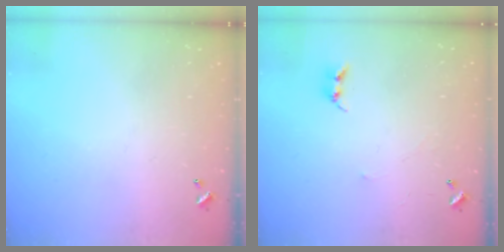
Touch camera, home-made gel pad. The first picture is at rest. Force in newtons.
{"total": 2.4, "press": 2.4, "slide": 0.2}